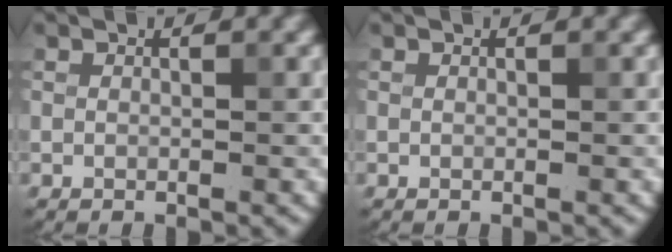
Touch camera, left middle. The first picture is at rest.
{"total": 0.0}